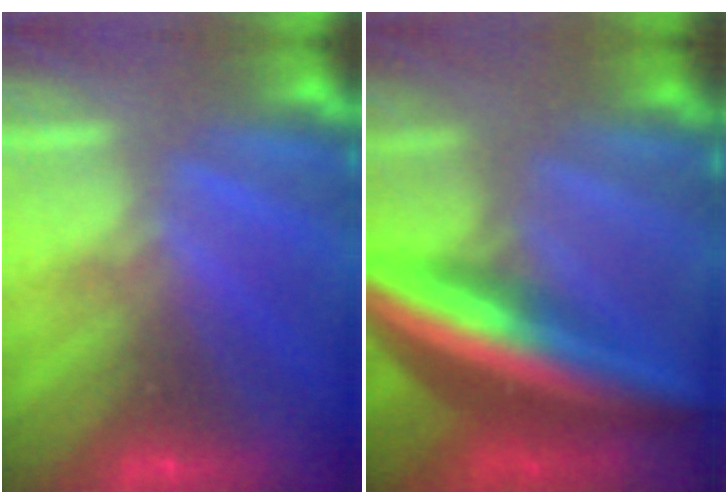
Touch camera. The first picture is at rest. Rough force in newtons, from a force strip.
{"total": 8.6}